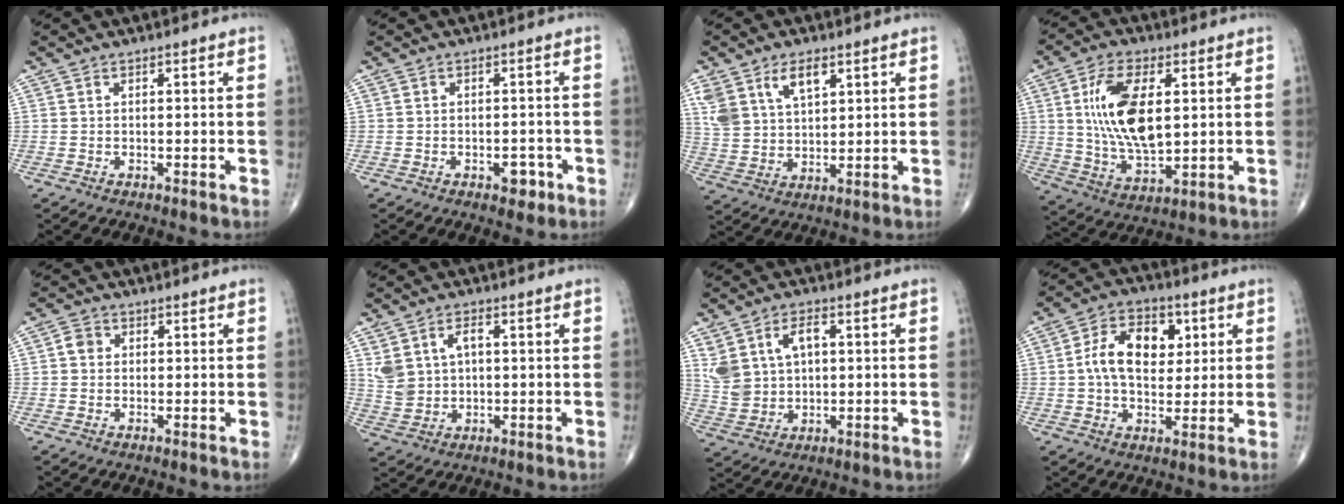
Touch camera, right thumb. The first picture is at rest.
{"total": 3.0, "force": [-1.5, 1.7, 1.9], "torque": [-0.012, 0.008, -0.016]}
{"total": 9.2, "force": [4.9, 5.0, 6.0], "torque": [-0.108, -0.012, 0.102]}
{"total": 15.5, "force": [2.9, 7.5, 13.3], "torque": [-0.247, -0.017, 0.060]}
{"total": 2.4, "force": [0.2, 2.1, 1.0], "torque": [-0.009, 0.005, 0.000]}
{"total": 6.8, "force": [1.8, 4.6, 4.7], "torque": [-0.081, -0.001, 0.042]}
{"total": 9.1, "force": [2.7, 6.0, 6.2], "torque": [-0.106, -0.001, 0.061]}
{"total": 12.3, "force": [2.2, 8.1, 9.1], "torque": [-0.126, 0.007, 0.031]}